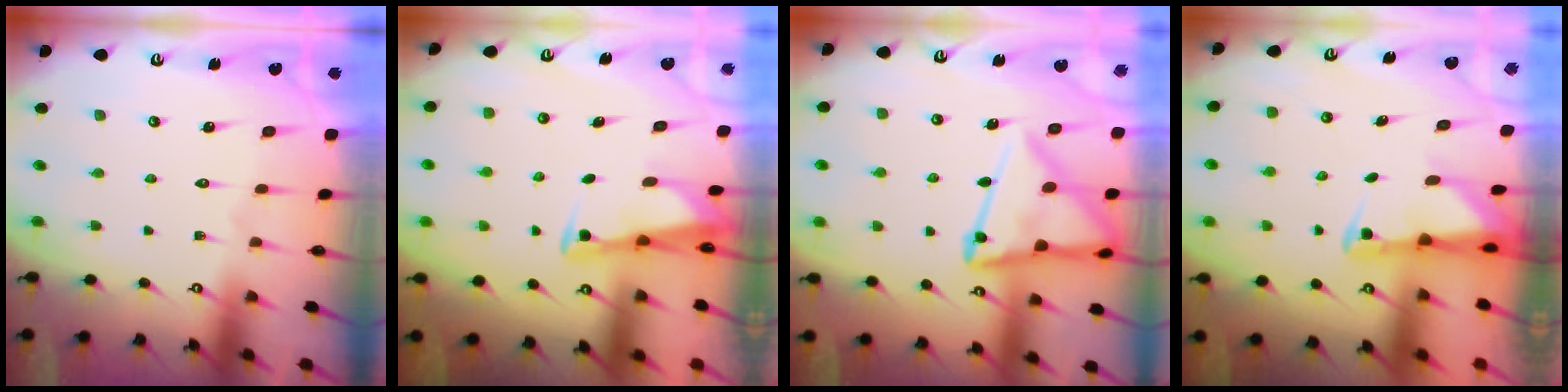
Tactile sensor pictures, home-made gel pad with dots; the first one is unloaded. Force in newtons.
{"total": 3.0, "press": 2.9, "slide": 0.3}
{"total": 16.5, "press": 16.5, "slide": 1.5}
{"total": 2.3, "press": 2.3, "slide": 0.5}